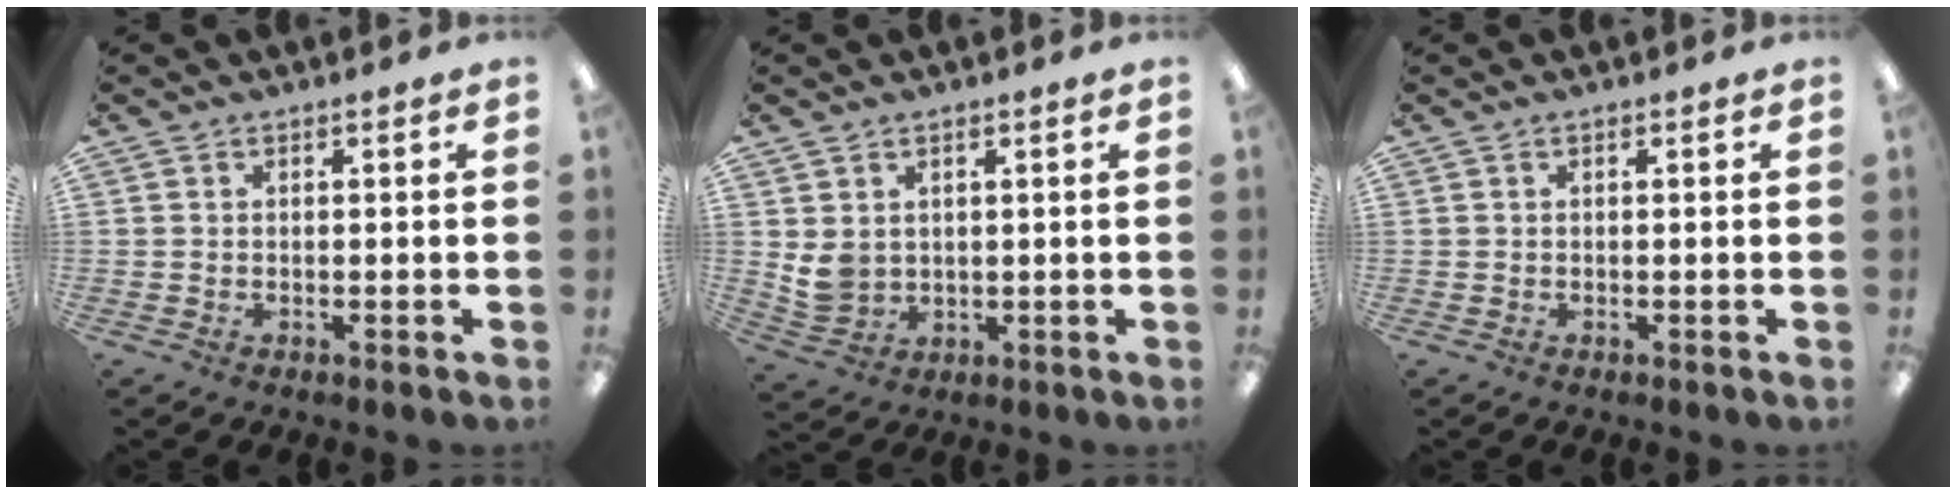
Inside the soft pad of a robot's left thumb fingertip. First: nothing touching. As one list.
[{"total": 4.9, "force": [1.9, 3.9, 2.3], "torque": [-0.047, -0.004, 0.039]}, {"total": 0.0}]